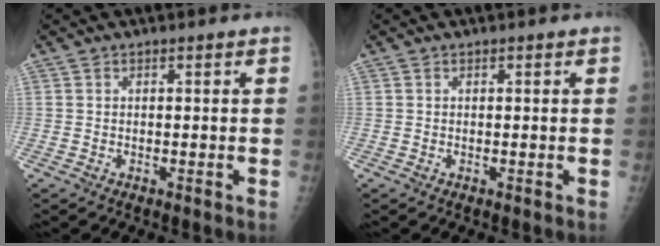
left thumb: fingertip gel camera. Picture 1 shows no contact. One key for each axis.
{"total": 0.0}